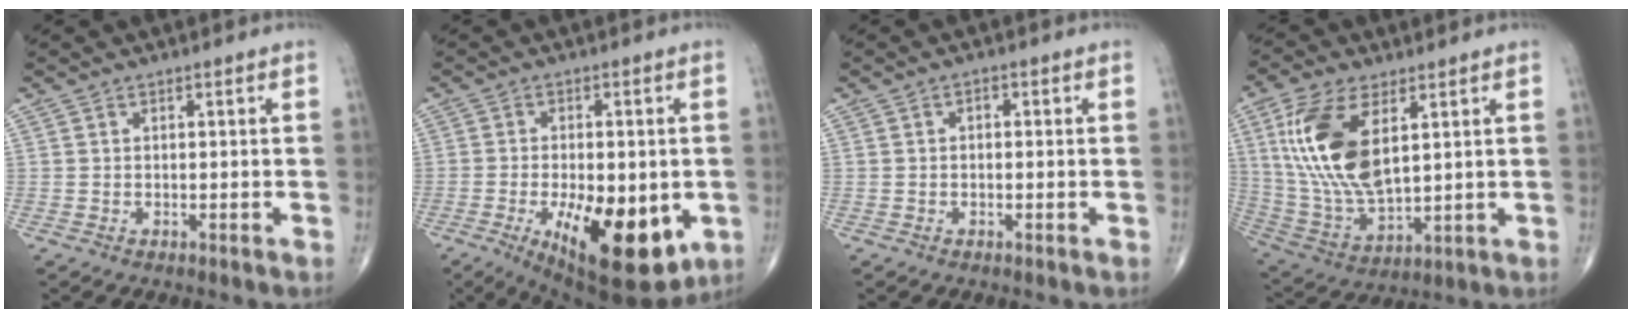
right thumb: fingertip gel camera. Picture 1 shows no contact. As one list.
[{"total": 18.8, "force": [-5.8, 8.1, 15.9], "torque": [-0.210, -0.015, -0.065]}, {"total": 1.2, "force": [0.1, 0.8, 0.9], "torque": [-0.007, 0.005, -0.003]}, {"total": 17.8, "force": [5.4, 8.5, 14.7], "torque": [-0.298, -0.021, 0.112]}]